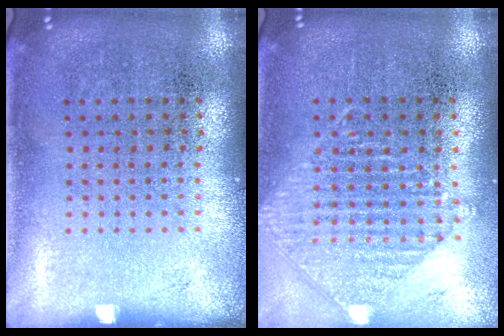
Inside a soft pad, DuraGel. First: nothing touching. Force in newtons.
{"total": 0.9, "press": 0.9, "slide": 0.0}